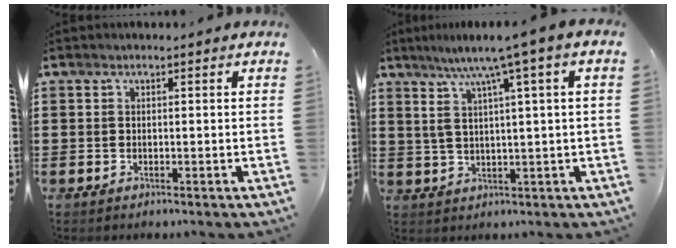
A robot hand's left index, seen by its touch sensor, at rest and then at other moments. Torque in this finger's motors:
{"motor_torque": [2.13, 0.00, 0.91, 0.21]}